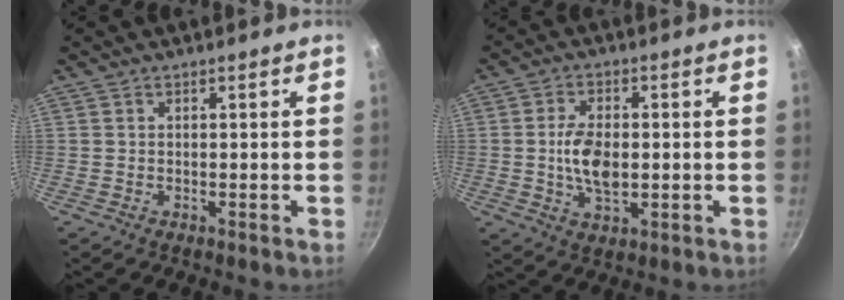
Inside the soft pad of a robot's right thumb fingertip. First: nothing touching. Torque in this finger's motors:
{"motor_torque": [1.26, 1.11, 1.27, -0.81, 0.11]}